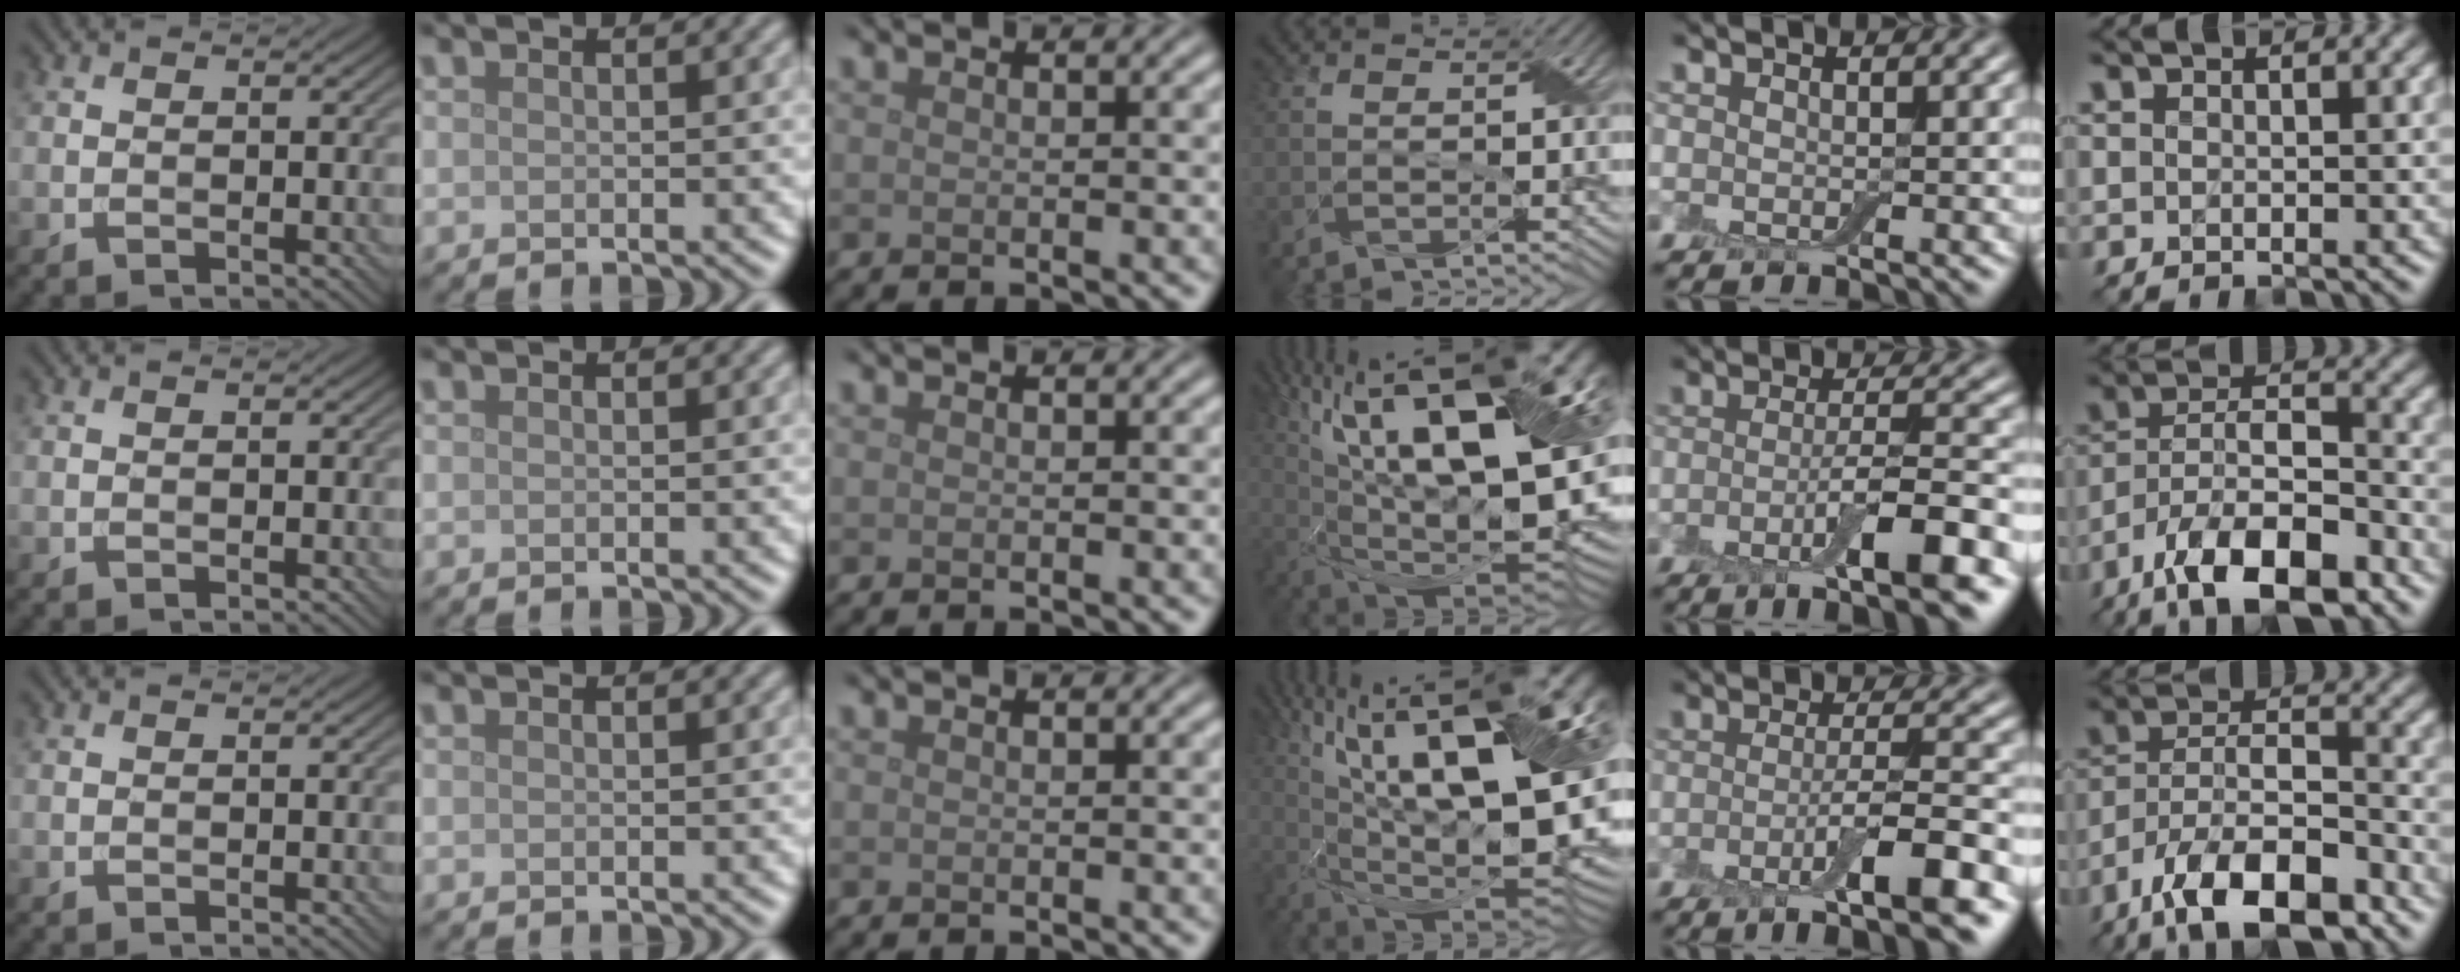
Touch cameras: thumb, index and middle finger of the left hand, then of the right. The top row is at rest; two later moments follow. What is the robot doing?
{"motion": "wrap", "object": "adhesive wrap"}